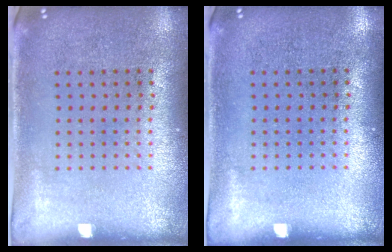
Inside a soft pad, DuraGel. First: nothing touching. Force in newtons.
{"total": 0.0}